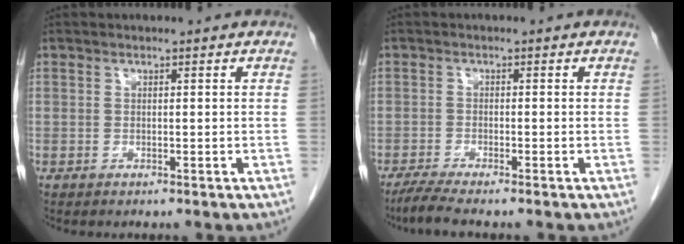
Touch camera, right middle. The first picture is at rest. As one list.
[{"total": 3.8, "force": [-3.1, -0.3, 2.2], "torque": [-0.048, -0.012, -0.061]}]